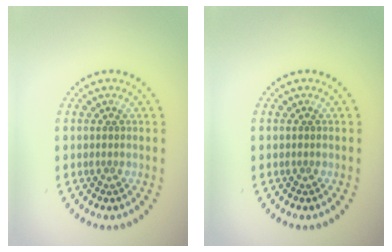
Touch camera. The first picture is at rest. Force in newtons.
{"total": 0.0}